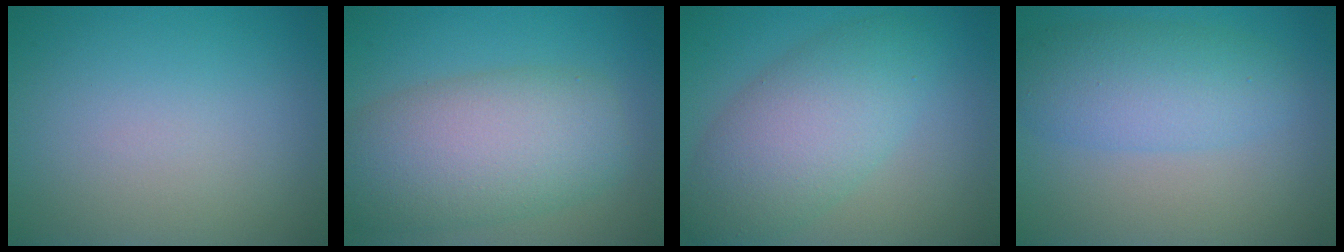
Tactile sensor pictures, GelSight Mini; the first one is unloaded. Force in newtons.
{"total": 8.5, "press": 8.5, "slide": 0.2}
{"total": 6.7, "press": 6.7, "slide": 0.5}
{"total": 4.8, "press": 4.8, "slide": 0.1}